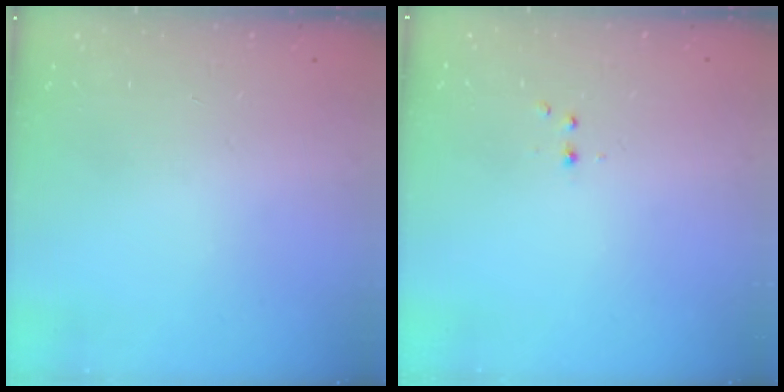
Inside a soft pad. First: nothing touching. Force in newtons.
{"total": 2.2, "press": 1.9, "slide": 1.0}